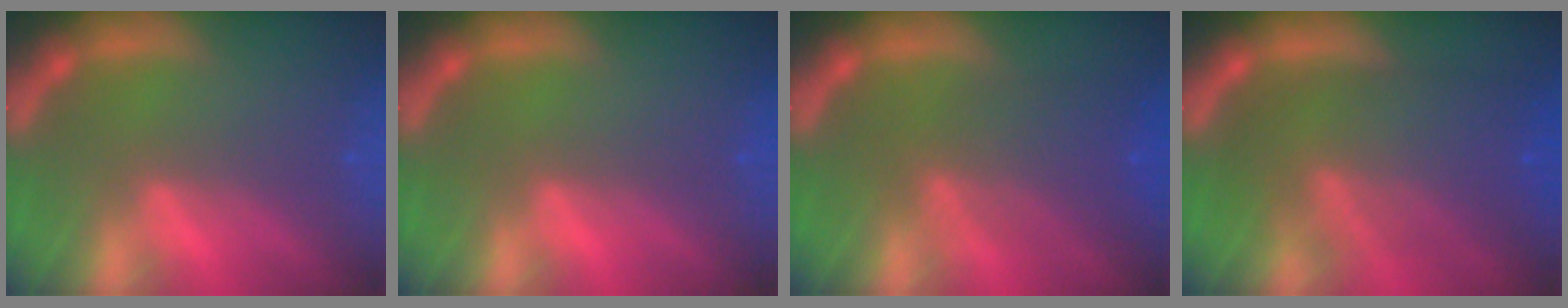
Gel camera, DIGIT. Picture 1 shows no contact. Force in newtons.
{"total": 0.0}
{"total": 6.0}
{"total": 9.5}